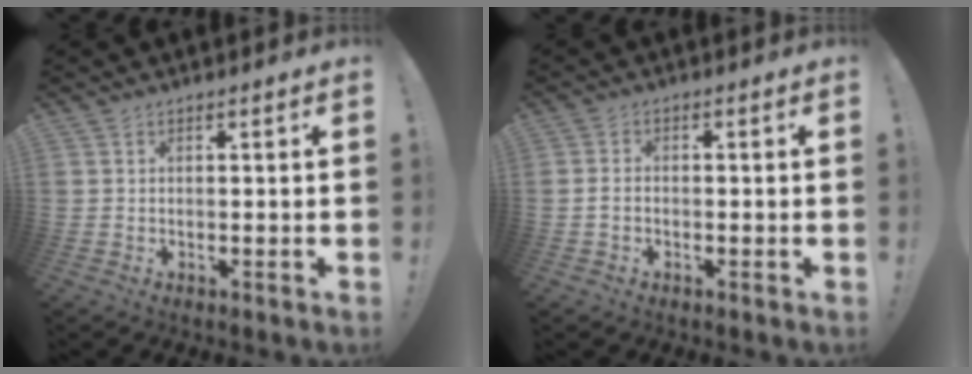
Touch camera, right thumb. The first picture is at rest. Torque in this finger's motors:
{"motor_torque": [0.11, -0.37, -0.09, 0.41, 0.07]}